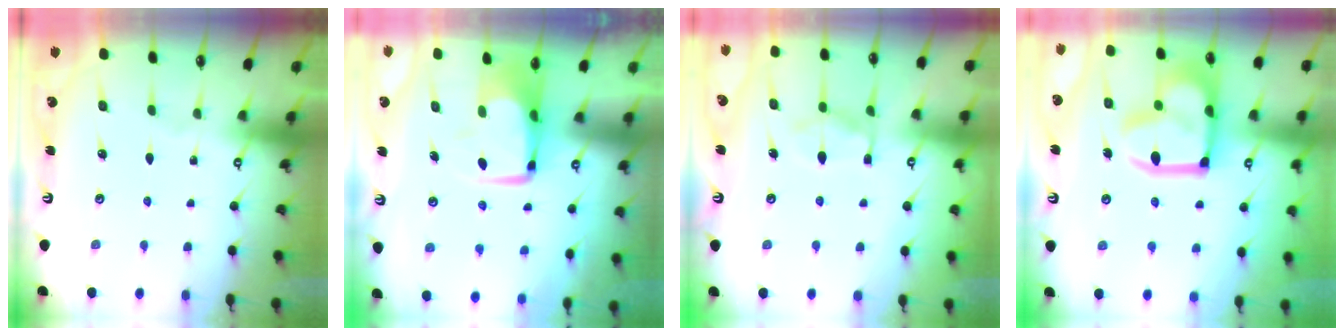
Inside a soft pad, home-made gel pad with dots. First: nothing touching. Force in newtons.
{"total": 0.6, "press": 0.2, "slide": 0.5}
{"total": 10.4, "press": 10.4, "slide": 1.1}
{"total": 13.5, "press": 13.4, "slide": 1.7}